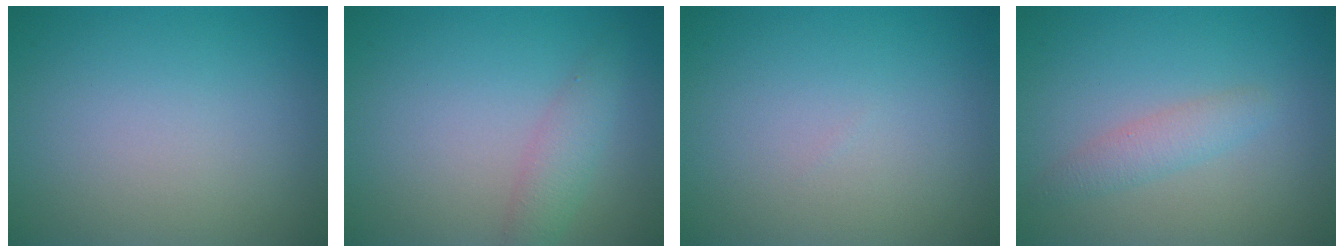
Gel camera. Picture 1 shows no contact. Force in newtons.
{"total": 2.2, "press": 2.2, "slide": 0.1}
{"total": 0.0}
{"total": 1.9, "press": 1.9, "slide": 0.1}